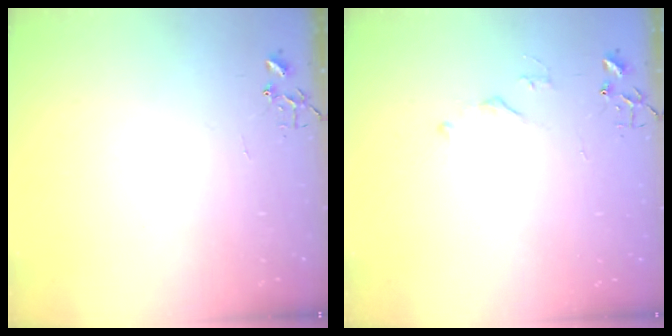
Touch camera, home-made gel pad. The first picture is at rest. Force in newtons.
{"total": 3.9, "press": 3.9, "slide": 0.5}